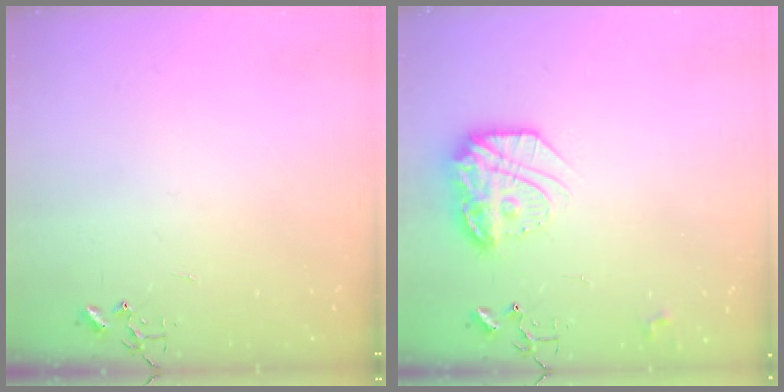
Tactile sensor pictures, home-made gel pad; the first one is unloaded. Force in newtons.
{"total": 17.5, "press": 17.5, "slide": 1.4}